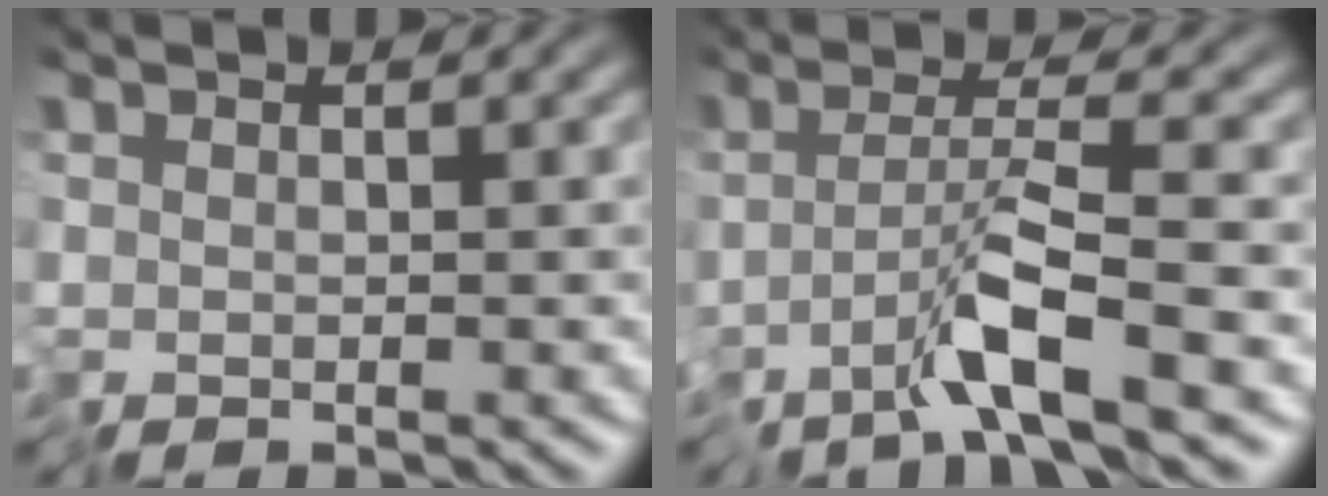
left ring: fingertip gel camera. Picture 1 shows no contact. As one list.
[{"total": 4.9, "force": [-2.5, 0.1, 4.3], "torque": [-0.081, 0.000, -0.054]}]